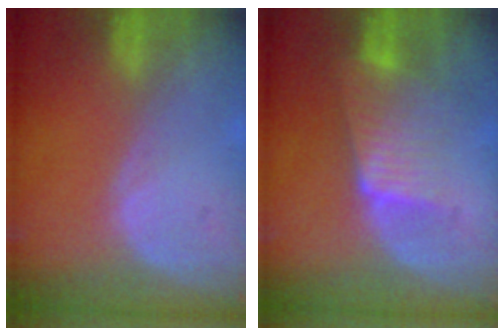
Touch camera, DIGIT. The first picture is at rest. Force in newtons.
{"total": 6.2, "press": 5.9, "slide": 1.8}